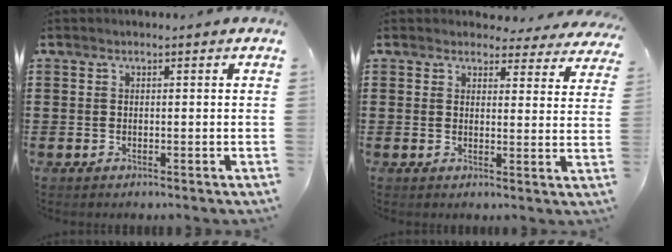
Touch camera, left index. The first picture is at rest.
{"total": 3.7, "force": [3.5, 0.9, 0.6], "torque": [-0.017, -0.015, 0.062]}